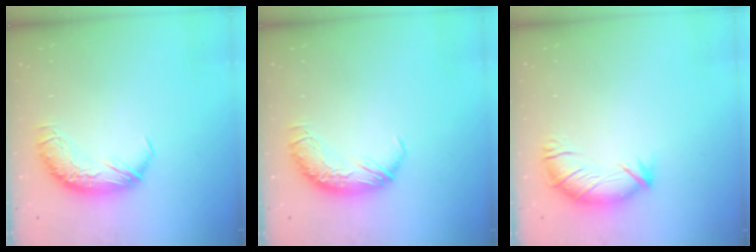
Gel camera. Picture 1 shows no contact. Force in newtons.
{"total": 0.0}
{"total": 2.9, "press": 1.9, "slide": 2.2}